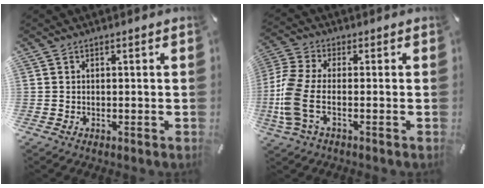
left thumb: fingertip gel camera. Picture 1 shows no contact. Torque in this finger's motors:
{"motor_torque": [1.38, 3.63, 2.01, 0.43, 0.60]}